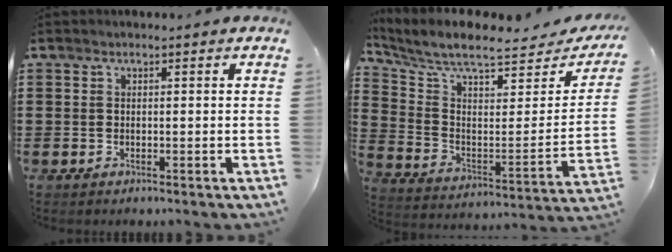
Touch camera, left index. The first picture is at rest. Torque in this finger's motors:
{"motor_torque": [2.14, 0.00, 0.94, 0.19]}